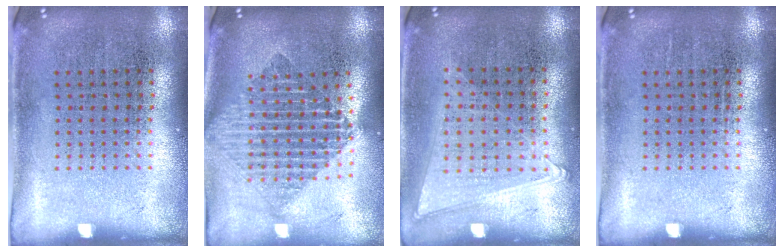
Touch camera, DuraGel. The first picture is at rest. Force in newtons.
{"total": 1.9, "press": 1.6, "slide": 1.1}
{"total": 1.0, "press": 0.9, "slide": 0.4}
{"total": 0.0}